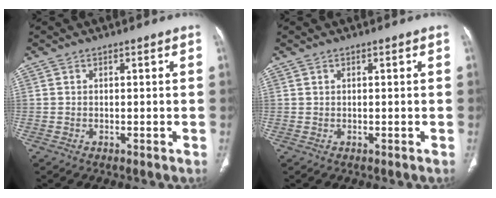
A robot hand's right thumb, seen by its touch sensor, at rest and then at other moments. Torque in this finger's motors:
{"motor_torque": [-0.02, 0.02, -0.25, 0.25, 0.00]}